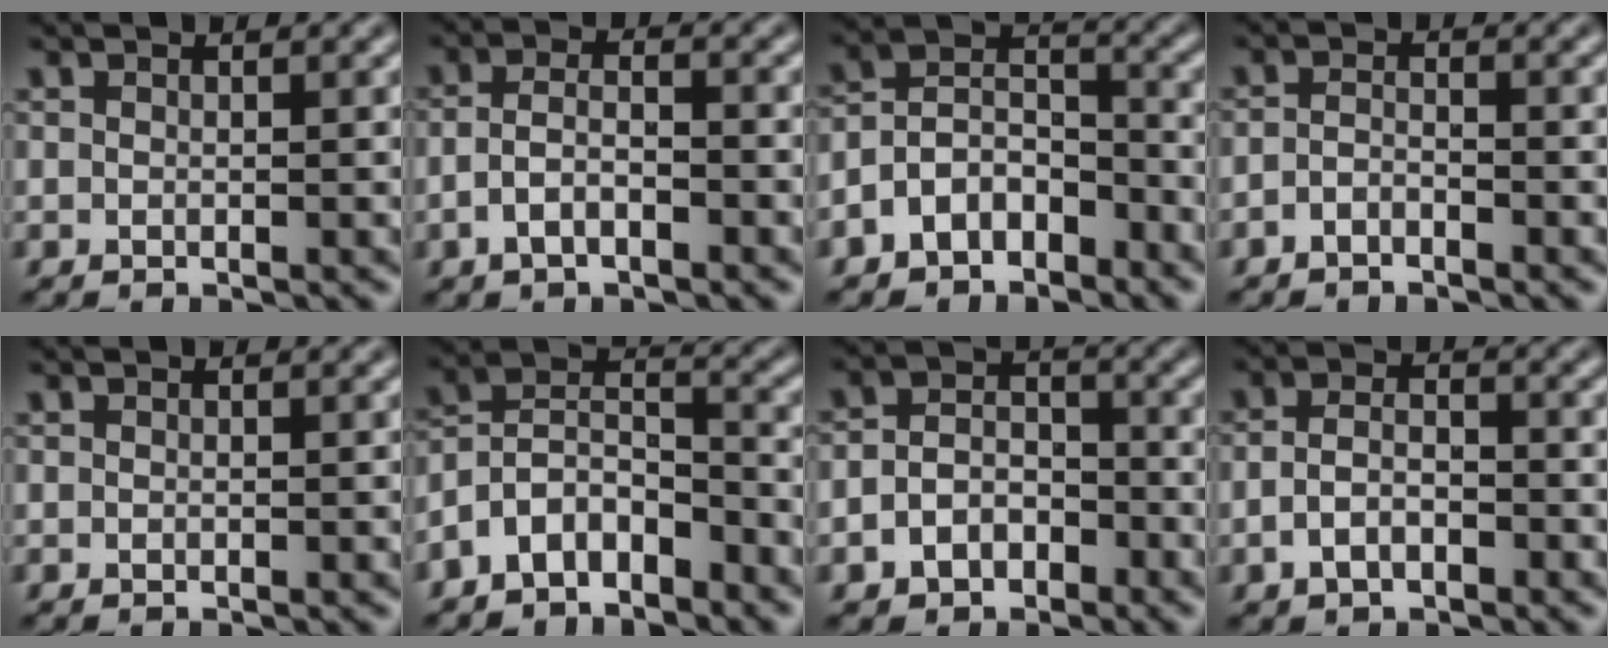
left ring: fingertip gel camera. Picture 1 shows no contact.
{"total": 3.1, "force": [-1.3, 1.4, 2.4], "torque": [-0.048, 0.003, -0.029]}
{"total": 5.4, "force": [-3.2, 3.3, 2.9], "torque": [-0.047, 0.006, -0.068]}
{"total": 1.4, "force": [-1.0, 0.5, 0.8], "torque": [-0.018, 0.002, -0.024]}
{"total": 0.0}
{"total": 6.0, "force": [-4.0, 3.0, 3.3], "torque": [-0.056, 0.006, -0.084]}
{"total": 3.8, "force": [-1.8, 2.7, 2.0], "torque": [-0.036, 0.001, -0.035]}
{"total": 3.0, "force": [-1.2, 1.7, 2.1], "torque": [-0.043, 0.002, -0.025]}